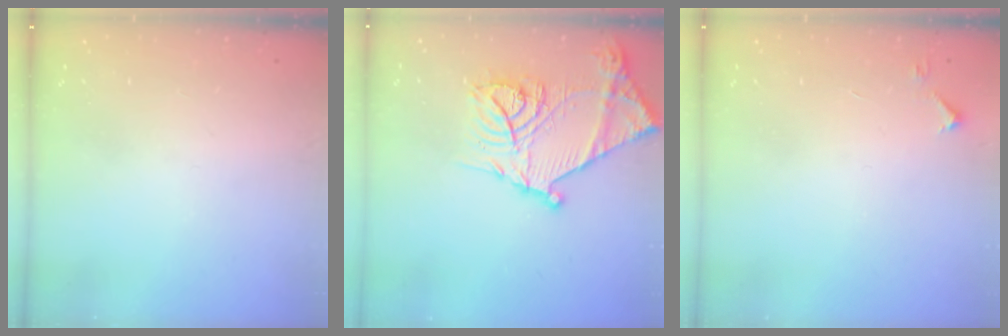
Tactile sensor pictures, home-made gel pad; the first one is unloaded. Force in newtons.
{"total": 22.3, "press": 22.2, "slide": 2.0}
{"total": 3.8, "press": 3.7, "slide": 0.6}